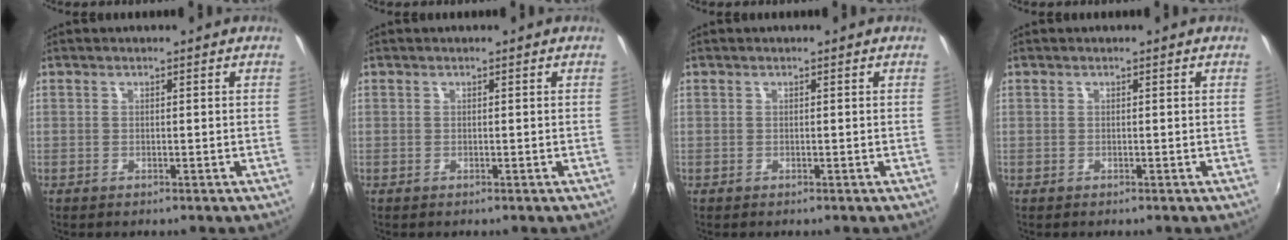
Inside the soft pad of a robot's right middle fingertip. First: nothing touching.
{"total": 0.0}
{"total": 0.0}
{"total": 0.0}